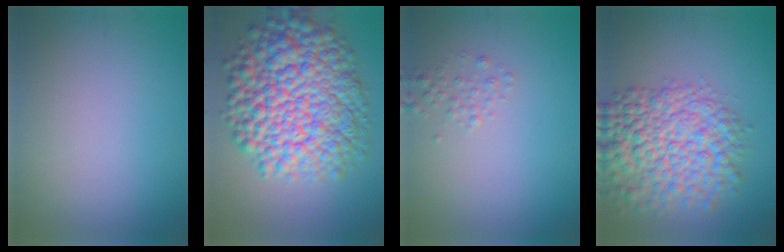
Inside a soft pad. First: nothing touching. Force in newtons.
{"total": 13.2, "press": 13.1, "slide": 0.4}
{"total": 1.2, "press": 1.2, "slide": 0.1}
{"total": 9.0, "press": 9.0, "slide": 0.3}